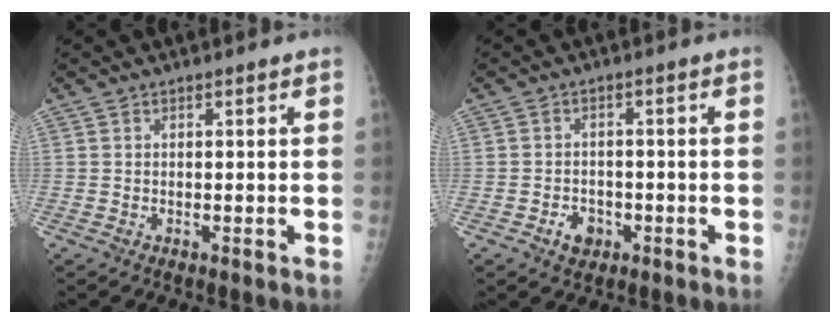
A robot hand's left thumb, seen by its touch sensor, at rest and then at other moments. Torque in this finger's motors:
{"motor_torque": [-0.32, 0.12, 0.10, -0.03, 0.00]}